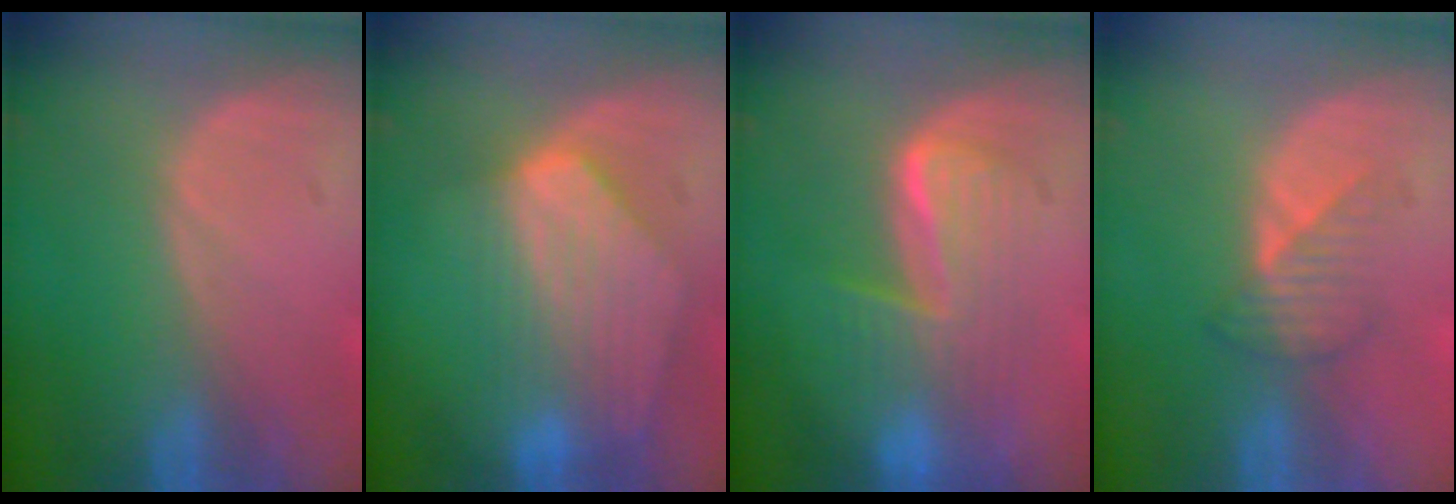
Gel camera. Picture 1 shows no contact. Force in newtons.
{"total": 8.4, "press": 7.6, "slide": 3.5}
{"total": 6.6, "press": 6.5, "slide": 0.8}
{"total": 3.5, "press": 3.2, "slide": 1.5}